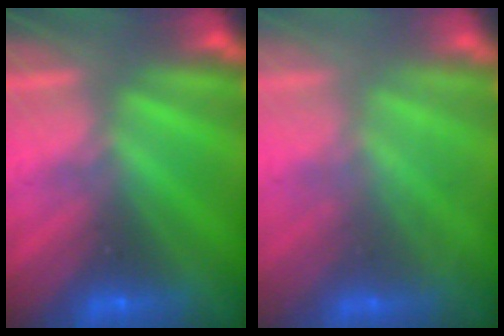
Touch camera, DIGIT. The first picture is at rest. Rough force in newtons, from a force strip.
{"total": 2.3}